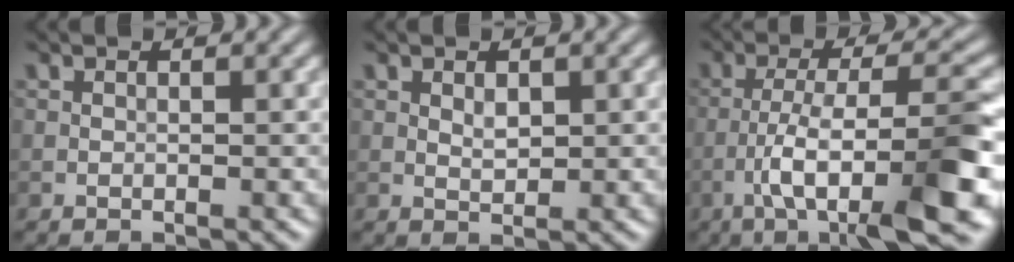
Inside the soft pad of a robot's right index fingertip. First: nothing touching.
{"total": 1.2, "force": [0.5, 0.7, 0.7], "torque": [-0.016, -0.003, 0.011]}
{"total": 10.4, "force": [-4.4, 2.6, 9.0], "torque": [-0.147, 0.014, -0.071]}